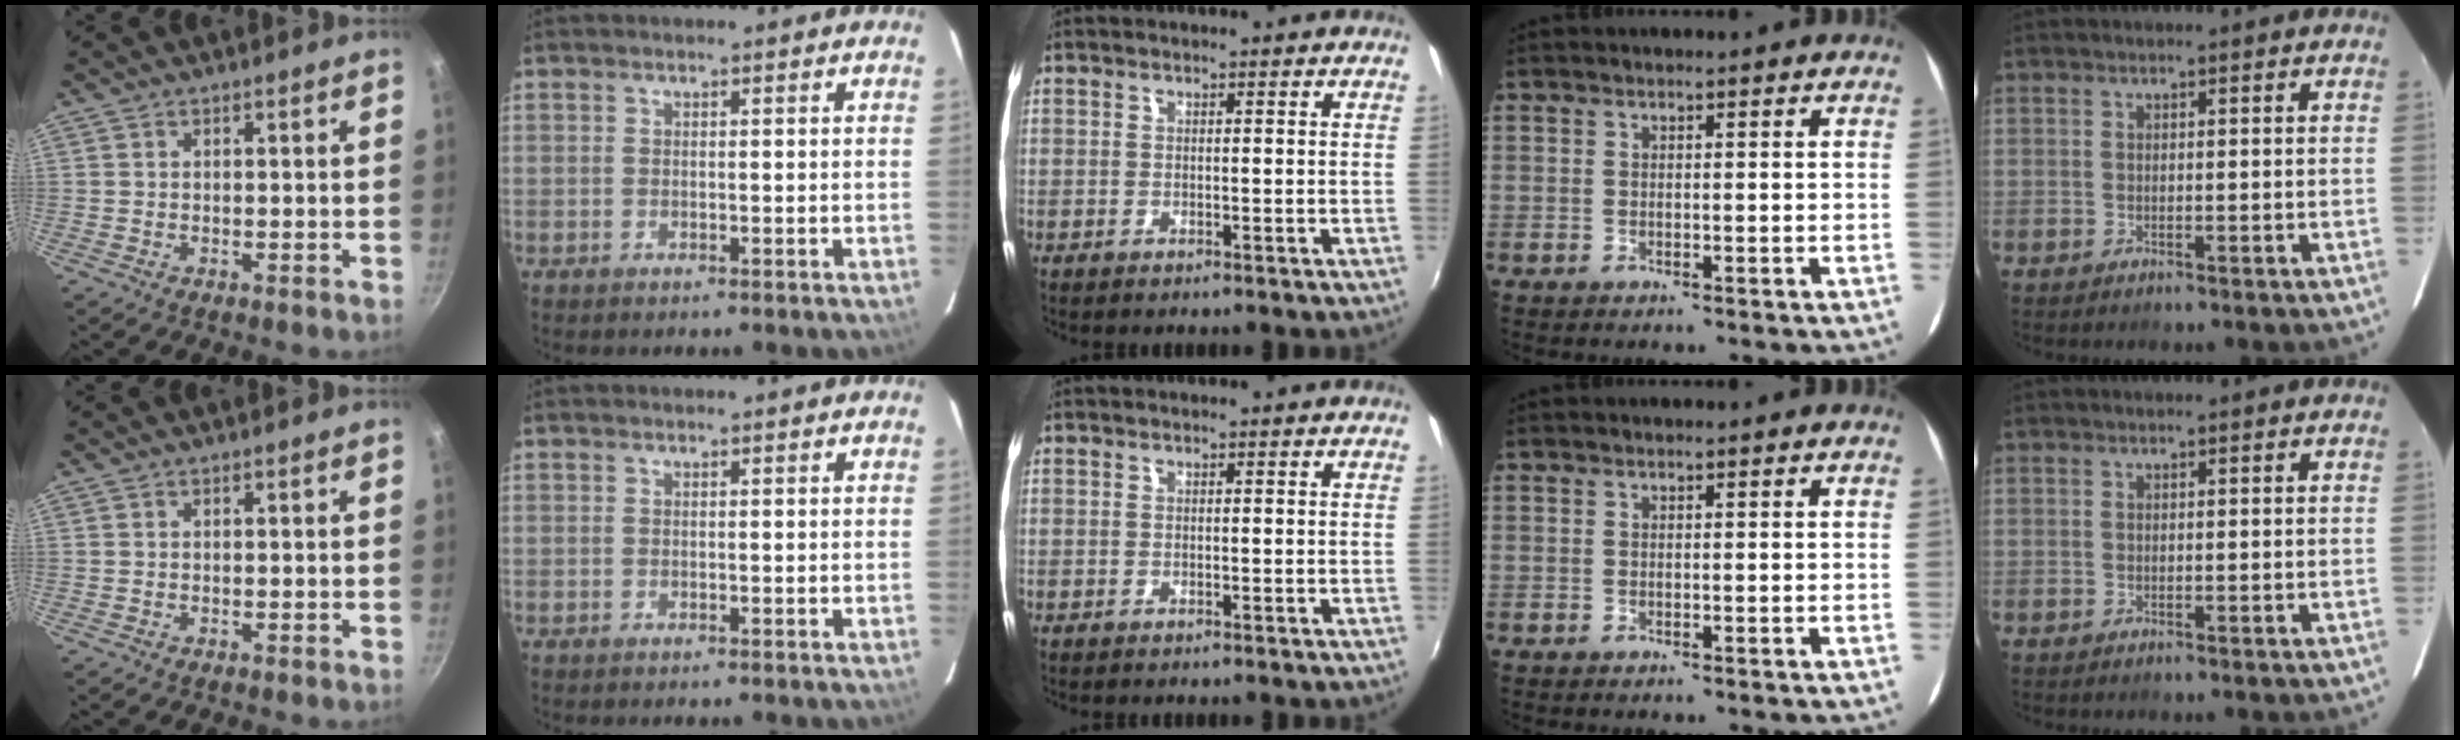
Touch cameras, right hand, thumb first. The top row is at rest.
{}